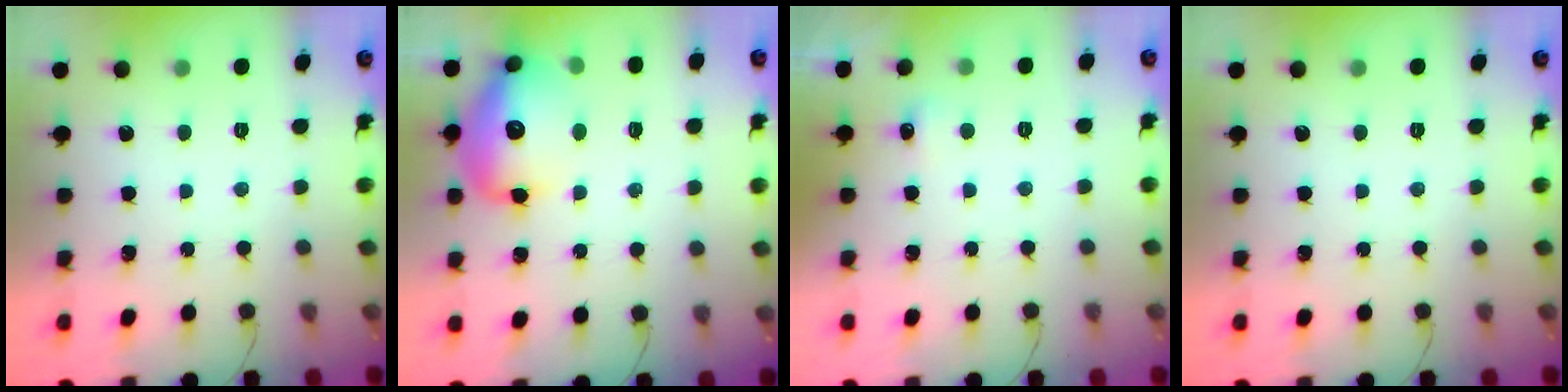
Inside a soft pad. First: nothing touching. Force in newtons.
{"total": 15.6, "press": 15.4, "slide": 2.5}
{"total": 12.4, "press": 4.3, "slide": 11.6}
{"total": 0.0}